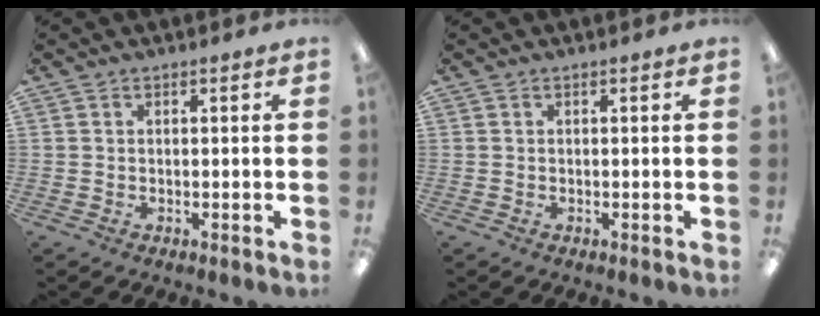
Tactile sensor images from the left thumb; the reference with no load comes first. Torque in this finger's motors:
{"motor_torque": [0.00, 0.00, 0.15, -0.07, 0.00]}